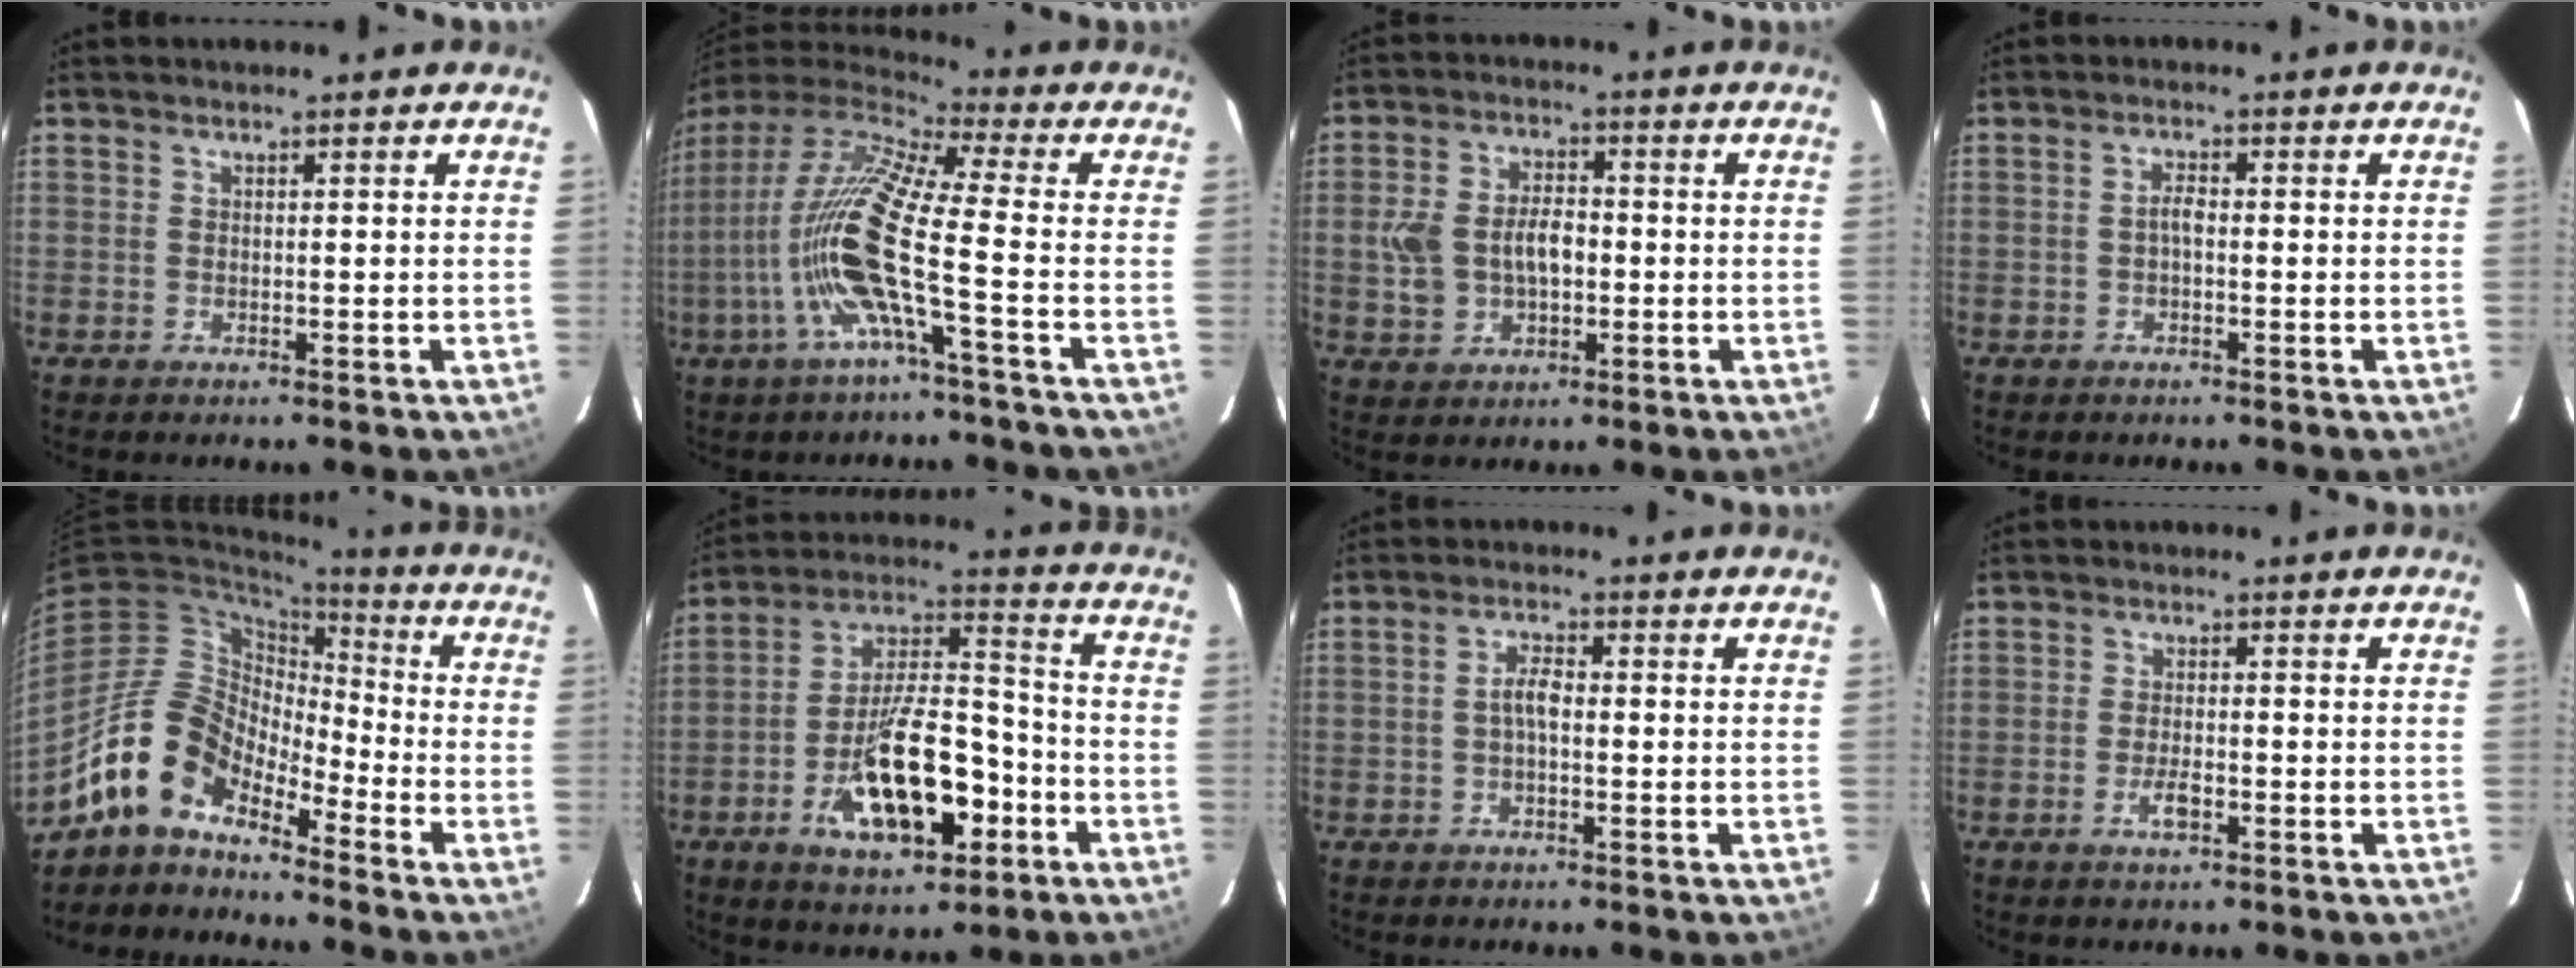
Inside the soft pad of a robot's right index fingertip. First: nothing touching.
{"total": 16.2, "force": [-3.9, 0.5, 15.7], "torque": [-0.287, -0.015, -0.084]}
{"total": 9.5, "force": [-0.9, 6.4, 7.0], "torque": [-0.148, 0.012, -0.009]}
{"total": 1.6, "force": [-0.4, 0.6, 1.4], "torque": [-0.029, 0.007, -0.009]}
{"total": 12.1, "force": [-9.4, 5.3, 5.5], "torque": [-0.106, 0.025, -0.191]}
{"total": 18.1, "force": [-7.2, 7.9, 14.6], "torque": [-0.269, 0.012, -0.111]}
{"total": 2.8, "force": [-0.5, 1.0, 2.5], "torque": [-0.051, 0.009, -0.009]}
{"total": 3.0, "force": [-1.4, 1.1, 2.5], "torque": [-0.053, -0.002, -0.027]}